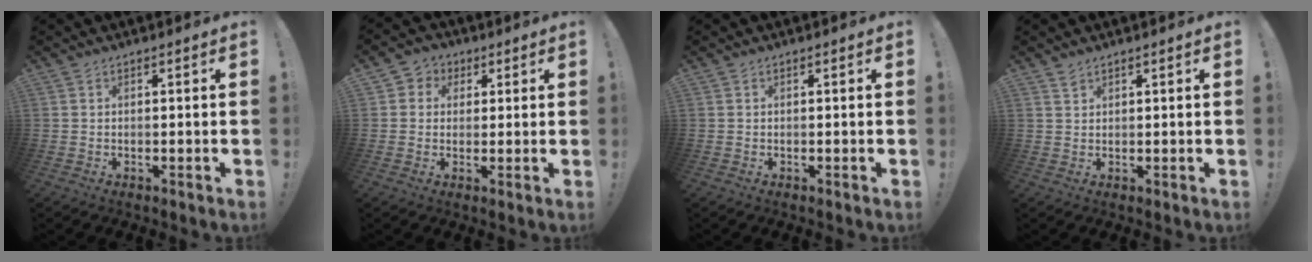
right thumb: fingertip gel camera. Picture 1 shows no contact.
{"total": 4.6, "force": [0.4, 4.5, 1.1], "torque": [-0.012, 0.003, 0.009]}
{"total": 0.0}
{"total": 1.7, "force": [1.5, 0.6, 0.5], "torque": [0.004, -0.012, 0.026]}